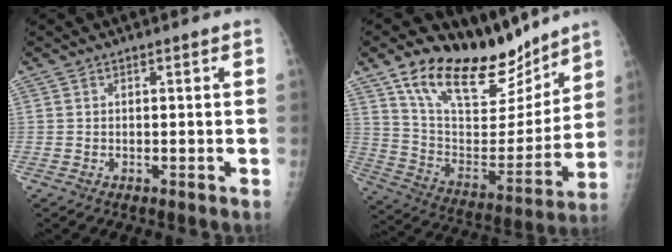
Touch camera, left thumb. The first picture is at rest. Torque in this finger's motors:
{"motor_torque": [0.54, 0.46, 1.39, -1.38, 0.23]}